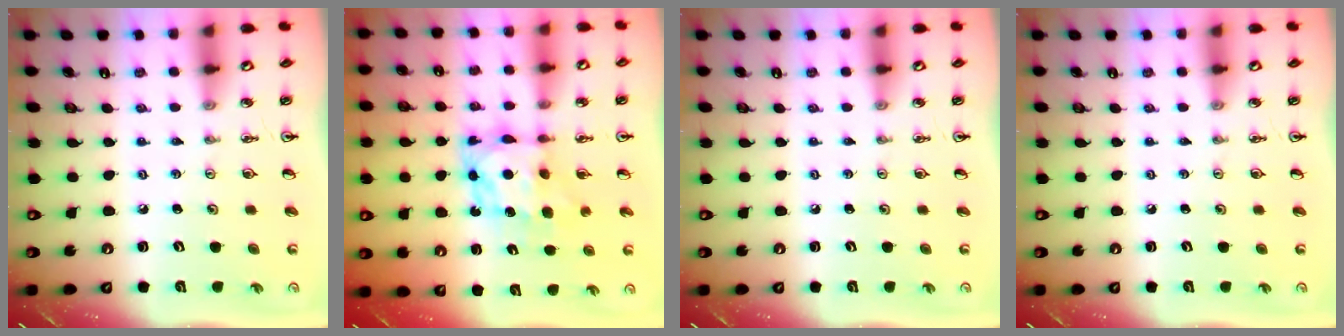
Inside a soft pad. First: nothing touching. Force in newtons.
{"total": 7.8, "press": 7.8, "slide": 0.7}
{"total": 0.0}
{"total": 0.0}